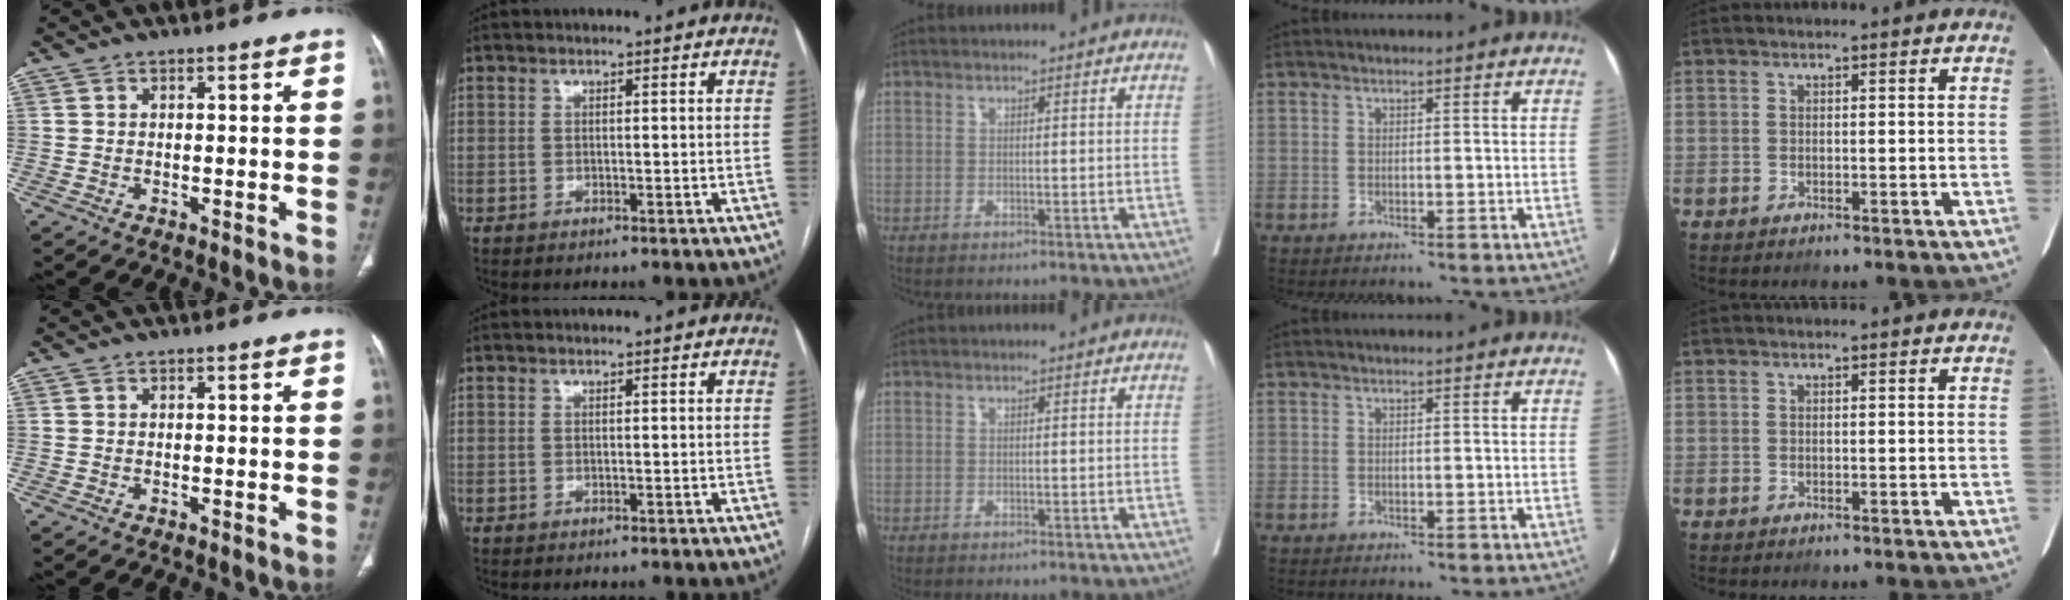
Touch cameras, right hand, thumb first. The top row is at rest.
{}